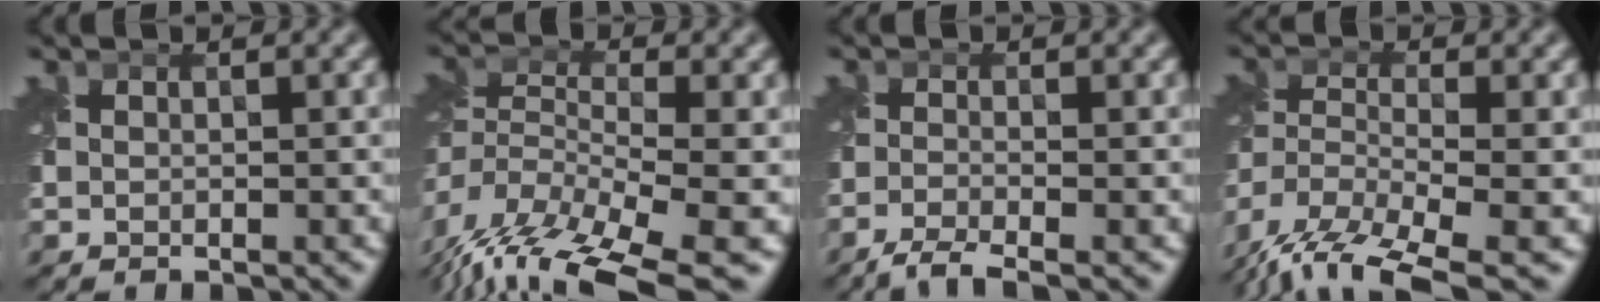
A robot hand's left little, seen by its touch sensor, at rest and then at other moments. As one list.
[{"total": 9.9, "force": [-6.0, 4.0, 6.8], "torque": [-0.138, -0.004, -0.093]}, {"total": 2.3, "force": [-1.9, 0.3, 1.3], "torque": [-0.029, 0.001, -0.049]}, {"total": 12.0, "force": [-9.1, 4.2, 6.6], "torque": [-0.132, -0.009, -0.142]}]